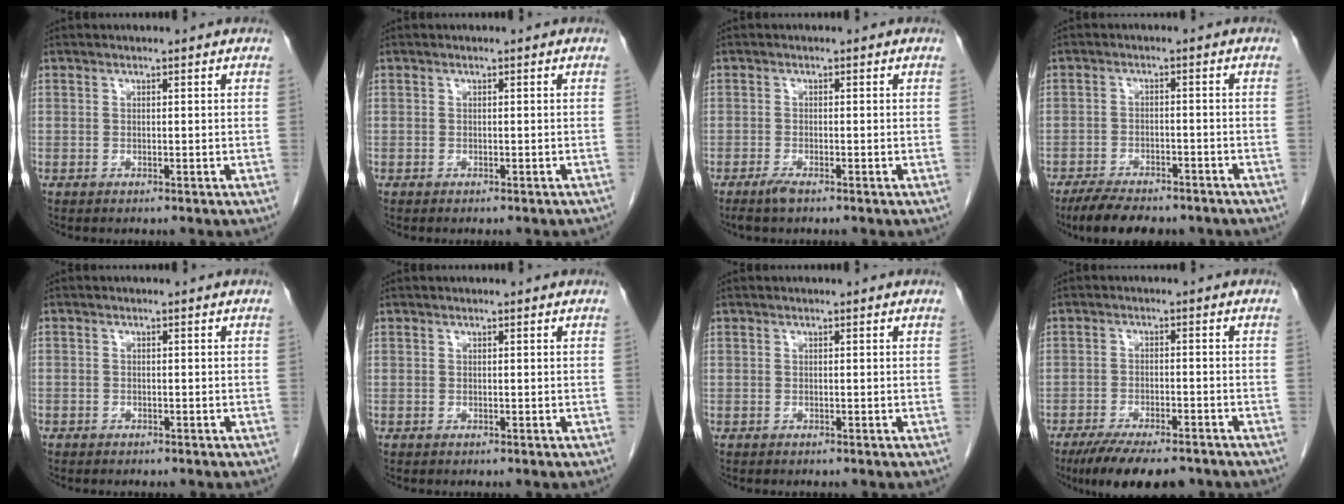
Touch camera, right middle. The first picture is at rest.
{"total": 3.1, "force": [-2.7, 0.6, 1.3], "torque": [-0.016, -0.005, -0.032]}
{"total": 1.7, "force": [-1.3, 0.1, 1.1], "torque": [-0.028, -0.005, -0.025]}
{"total": 10.8, "force": [-8.9, 3.5, 5.2], "torque": [-0.078, -0.005, -0.126]}
{"total": 0.9, "force": [-0.7, 0.7, 0.1], "torque": [-0.004, 0.004, -0.011]}
{"total": 0.0}
{"total": 0.0}
{"total": 11.5, "force": [-9.1, 3.1, 6.2], "torque": [-0.092, -0.014, -0.138]}